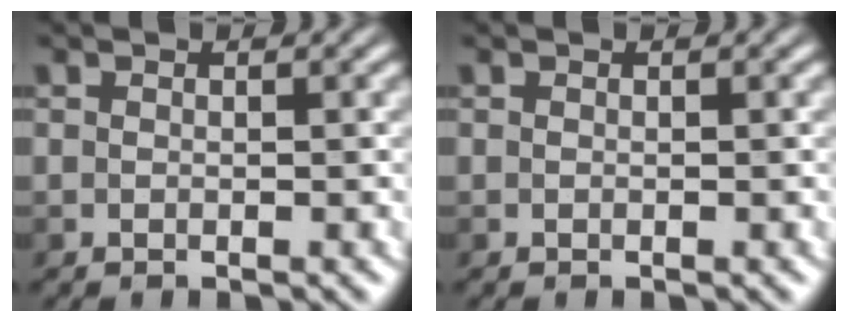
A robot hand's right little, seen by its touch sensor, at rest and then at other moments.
{"total": 0.0}